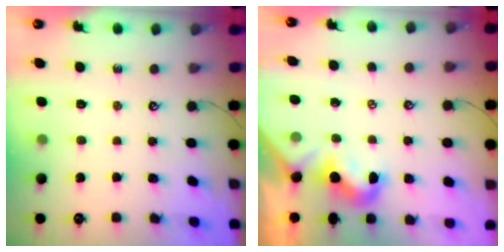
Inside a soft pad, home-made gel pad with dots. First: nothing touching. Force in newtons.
{"total": 0.0}